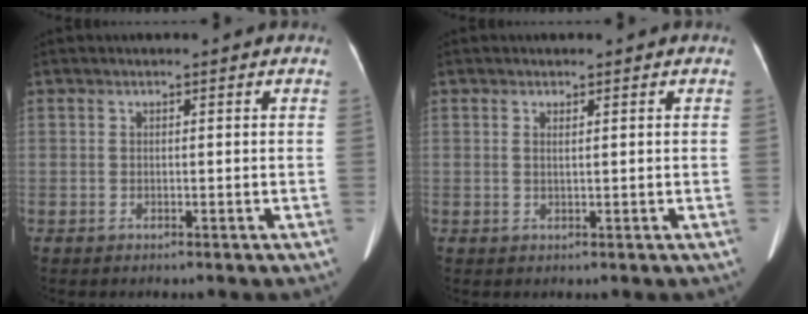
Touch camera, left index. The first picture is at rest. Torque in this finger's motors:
{"motor_torque": [-0.15, -0.05, 0.04, -0.01]}